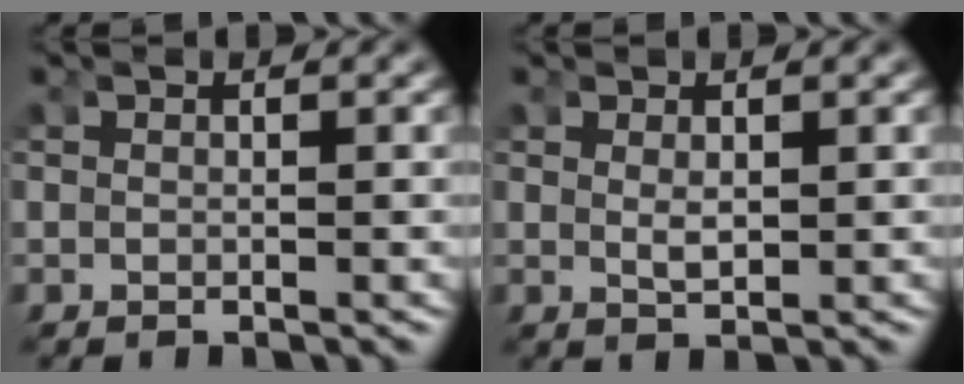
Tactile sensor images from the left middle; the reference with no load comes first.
{"total": 1.1, "force": [0.2, 0.2, 1.1], "torque": [-0.030, -0.013, 0.014]}